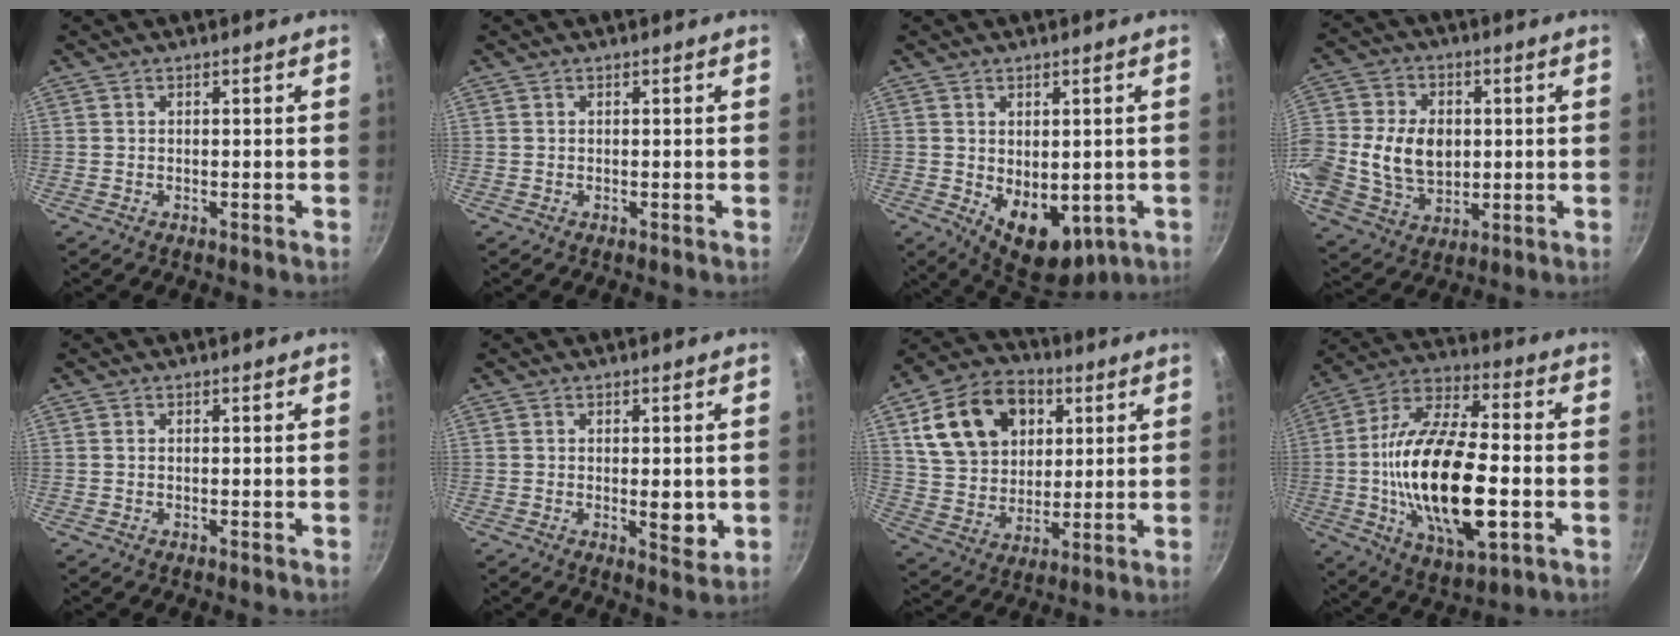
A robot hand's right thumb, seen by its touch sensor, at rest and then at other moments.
{"total": 0.0}
{"total": 10.6, "force": [-1.5, 7.0, 7.8], "torque": [-0.087, -0.019, -0.001]}
{"total": 18.1, "force": [0.3, 14.0, 11.4], "torque": [-0.240, 0.025, 0.009]}
{"total": 0.0}
{"total": 4.6, "force": [-0.3, 1.8, 4.2], "torque": [-0.058, -0.014, -0.001]}
{"total": 18.9, "force": [6.3, 13.9, 11.2], "torque": [-0.171, -0.001, 0.111]}
{"total": 25.1, "force": [-3.7, 11.0, 22.2], "torque": [-0.409, 0.017, -0.070]}